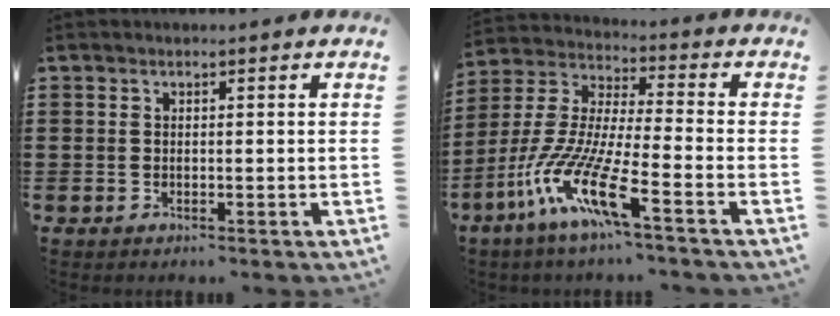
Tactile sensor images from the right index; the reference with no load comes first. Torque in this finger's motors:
{"motor_torque": [2.14, 0.00, 1.05, 0.21]}